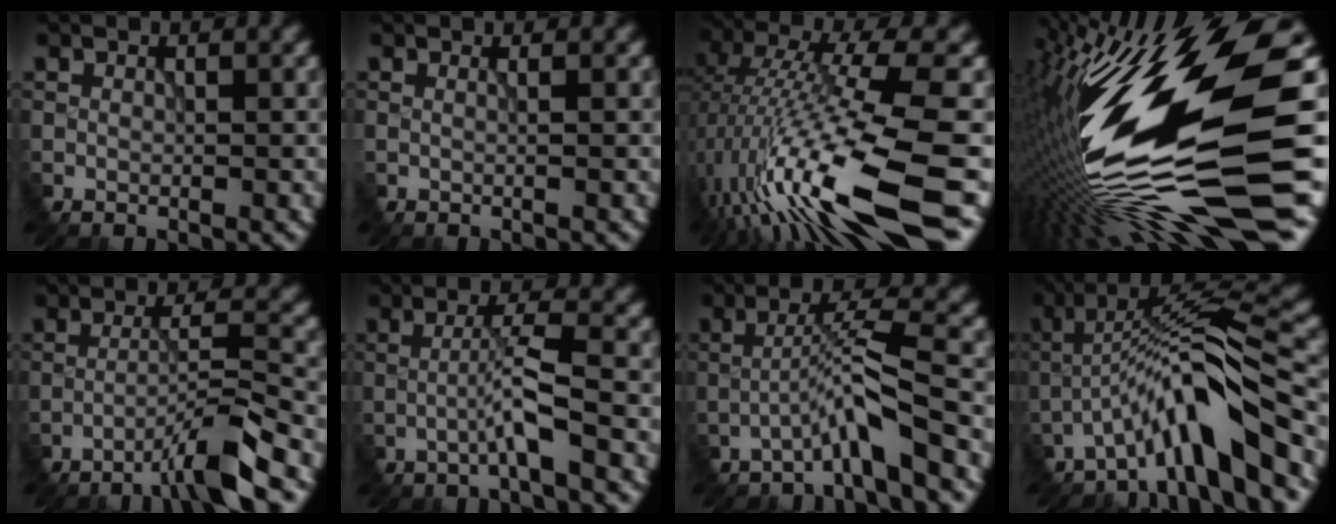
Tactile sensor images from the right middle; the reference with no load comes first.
{"total": 1.0, "force": [0.3, 0.5, 0.8], "torque": [-0.007, -0.001, -0.006]}
{"total": 15.9, "force": [-5.7, 2.7, 14.6], "torque": [-0.277, 0.000, -0.087]}
{"total": 19.1, "force": [-0.9, 3.7, 18.7], "torque": [-0.322, -0.020, -0.021]}
{"total": 5.0, "force": [-3.3, -0.1, 3.7], "torque": [-0.059, 0.015, -0.073]}
{"total": 3.3, "force": [-1.2, 0.0, 3.1], "torque": [-0.060, 0.011, -0.031]}
{"total": 4.1, "force": [-2.5, -0.2, 3.3], "torque": [-0.061, 0.022, -0.057]}
{"total": 7.9, "force": [-4.9, 0.9, 6.2], "torque": [-0.107, 0.021, -0.091]}